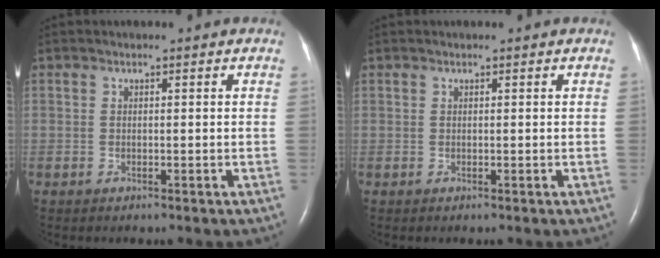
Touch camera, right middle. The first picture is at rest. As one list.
[{"total": 0.0}]